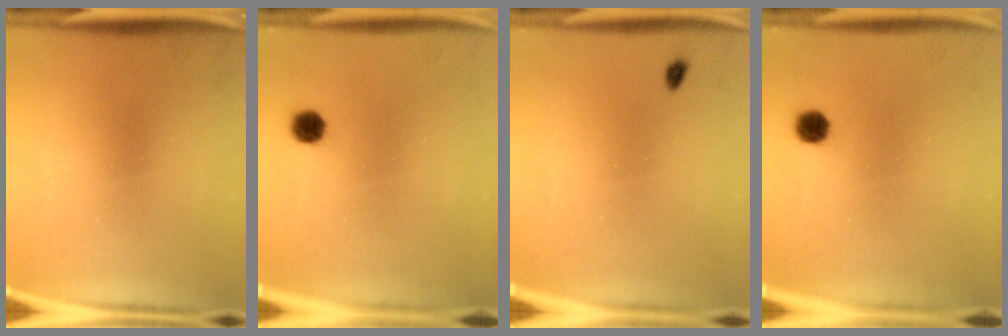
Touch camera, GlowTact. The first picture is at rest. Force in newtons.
{"total": 3.1}
{"total": 1.1}
{"total": 3.1}